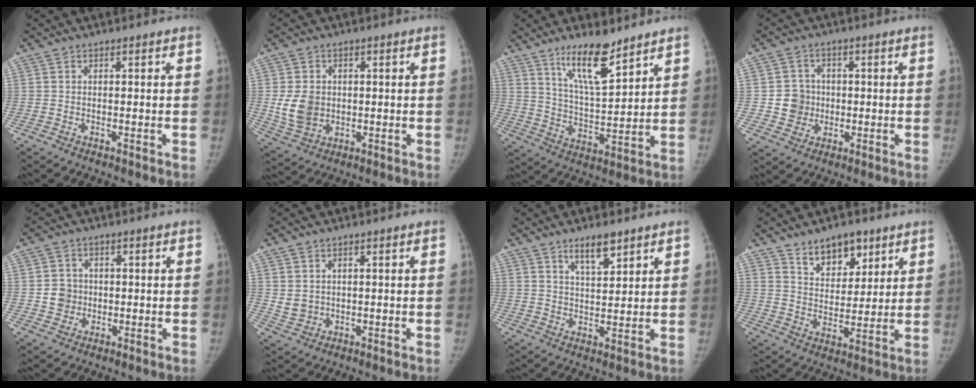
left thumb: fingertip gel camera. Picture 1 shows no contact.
{"total": 7.5, "force": [0.2, 5.9, 4.5], "torque": [-0.069, -0.006, 0.016]}
{"total": 12.0, "force": [8.5, 3.1, 7.9], "torque": [-0.123, -0.065, 0.159]}
{"total": 6.0, "force": [-0.3, 5.8, 1.5], "torque": [0.002, 0.009, -0.002]}
{"total": 4.2, "force": [-0.1, 4.1, 1.1], "torque": [0.003, 0.006, 0.000]}
{"total": 3.1, "force": [0.9, 2.7, 1.4], "torque": [-0.017, -0.011, 0.027]}
{"total": 6.0, "force": [4.2, 1.9, 3.9], "torque": [-0.052, -0.030, 0.073]}
{"total": 10.1, "force": [6.6, 5.5, 5.3], "torque": [-0.047, -0.044, 0.115]}